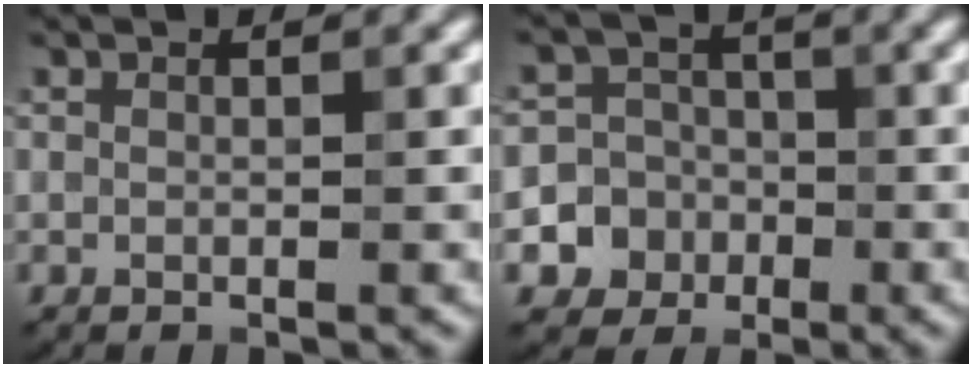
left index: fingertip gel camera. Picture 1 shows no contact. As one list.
[{"total": 7.0, "force": [-2.4, 6.6, 0.6], "torque": [0.010, 0.000, -0.060]}]